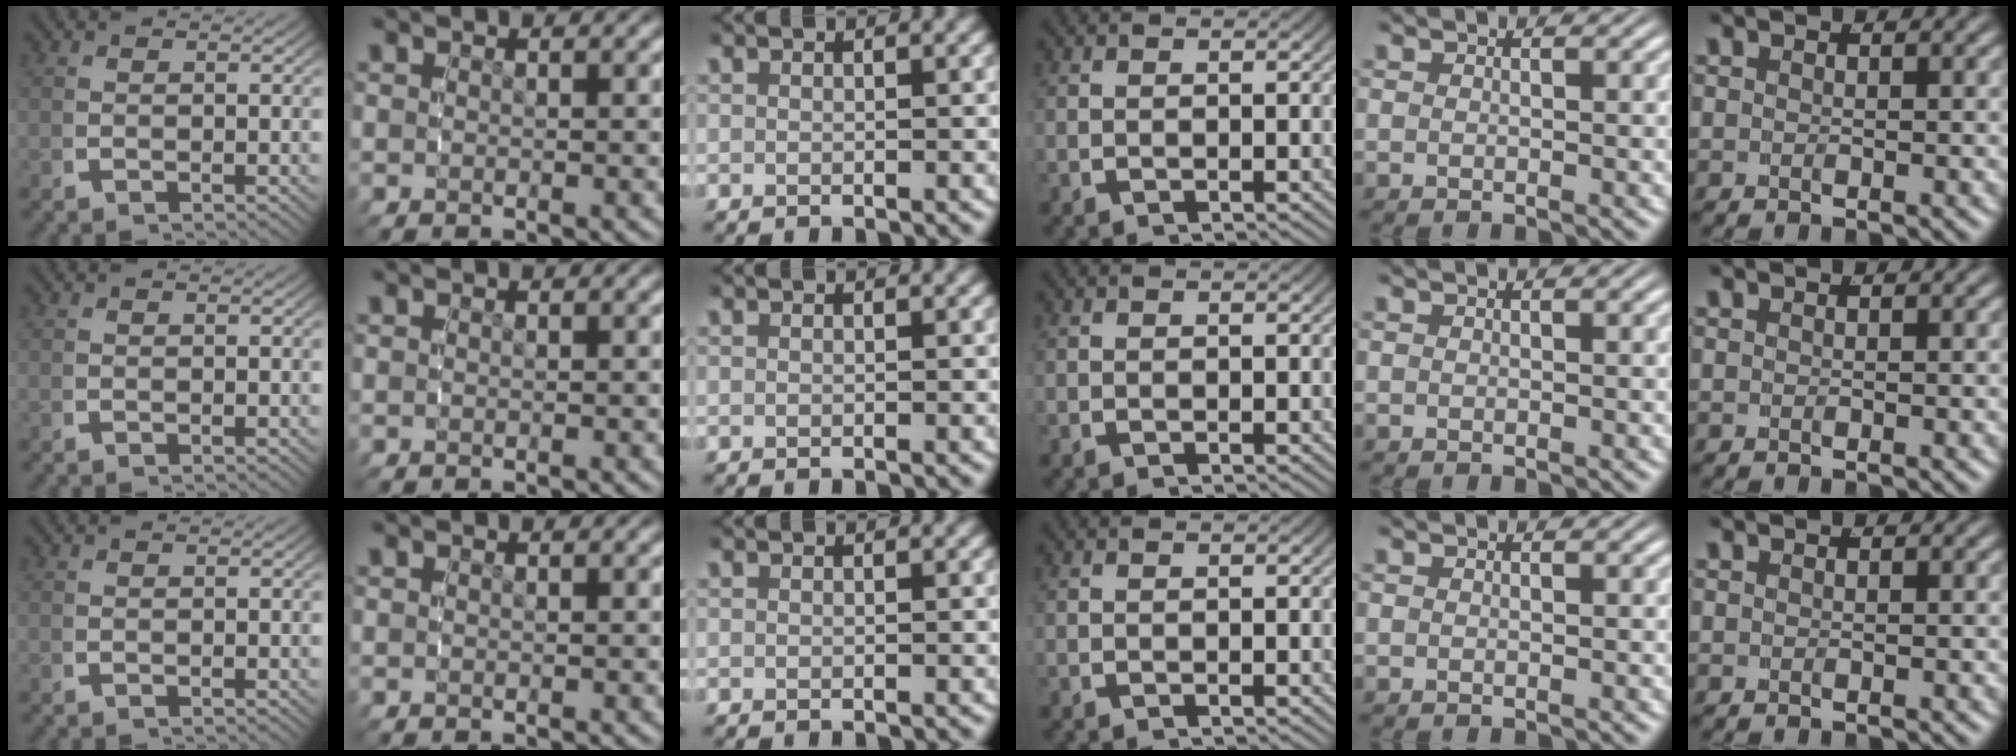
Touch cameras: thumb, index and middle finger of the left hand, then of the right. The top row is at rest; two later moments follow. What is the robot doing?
{"motion": "reach", "object": "toothpaste"}